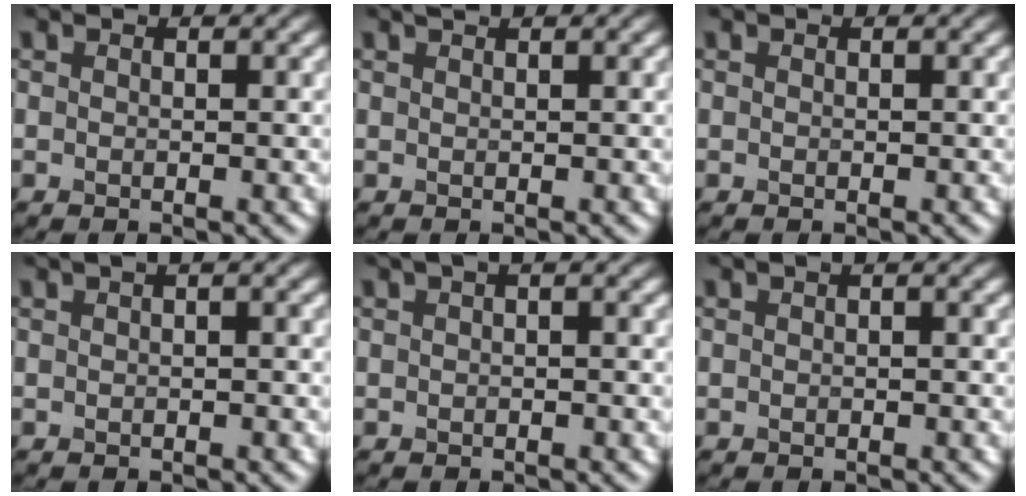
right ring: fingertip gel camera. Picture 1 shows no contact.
{"total": 0.7, "force": [0.6, 0.1, 0.3], "torque": [-0.002, -0.001, 0.008]}
{"total": 0.0}
{"total": 1.8, "force": [0.8, 0.4, 1.5], "torque": [-0.025, 0.003, 0.007]}
{"total": 1.6, "force": [0.7, 0.4, 1.4], "torque": [-0.024, 0.003, 0.007]}
{"total": 0.9, "force": [0.3, 0.3, 0.8], "torque": [-0.016, 0.001, 0.002]}